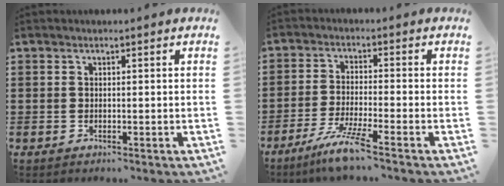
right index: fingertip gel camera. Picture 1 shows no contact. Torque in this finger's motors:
{"motor_torque": [1.04, 1.09, 0.58, 0.16]}